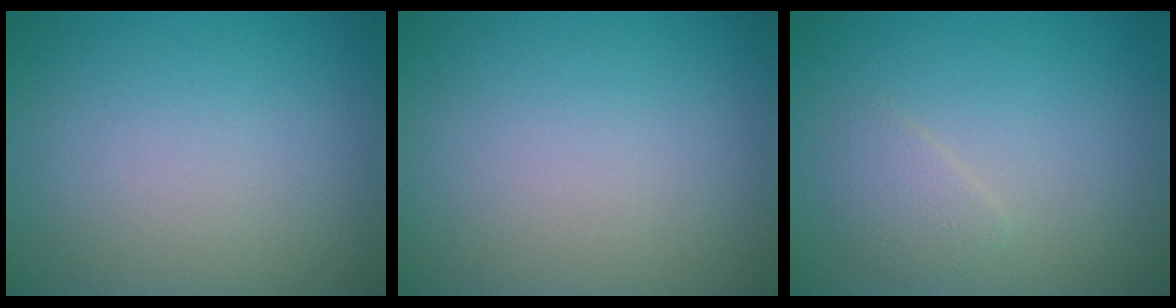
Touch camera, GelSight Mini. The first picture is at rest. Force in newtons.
{"total": 0.0}
{"total": 1.5, "press": 1.5, "slide": 0.1}